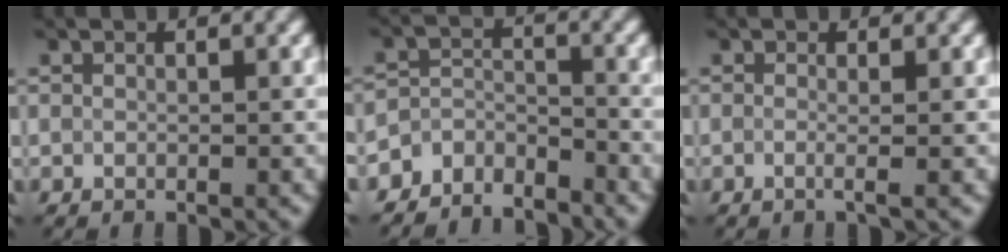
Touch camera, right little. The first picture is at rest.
{"total": 4.2, "force": [-3.8, 1.8, 0.6], "torque": [0.000, 0.000, -0.076]}
{"total": 1.3, "force": [-0.2, 0.4, 1.2], "torque": [-0.016, -0.008, -0.012]}